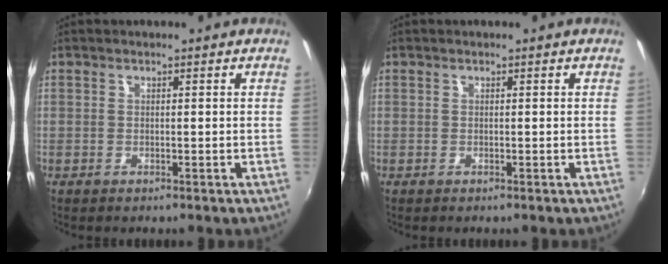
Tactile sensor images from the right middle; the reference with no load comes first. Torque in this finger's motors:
{"motor_torque": [0.08, -0.17, -0.01, 0.01]}